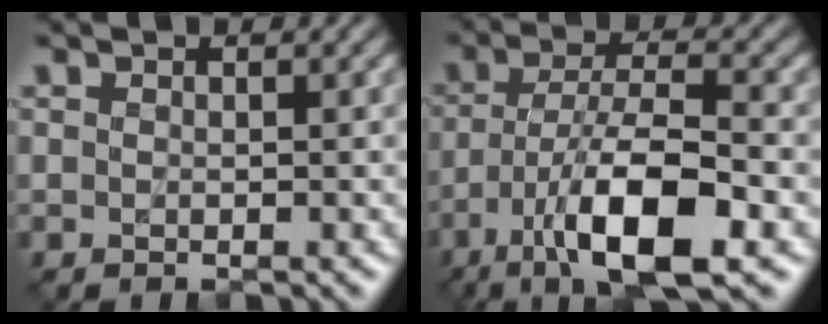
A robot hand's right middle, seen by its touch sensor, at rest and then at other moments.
{"total": 10.0, "force": [-4.5, 2.9, 8.5], "torque": [-0.151, 0.007, -0.084]}